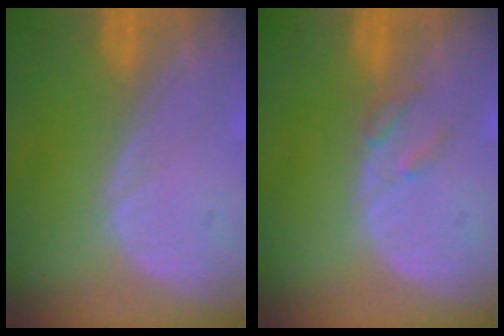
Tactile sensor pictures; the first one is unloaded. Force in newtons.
{"total": 1.9, "press": 1.9, "slide": 0.1}